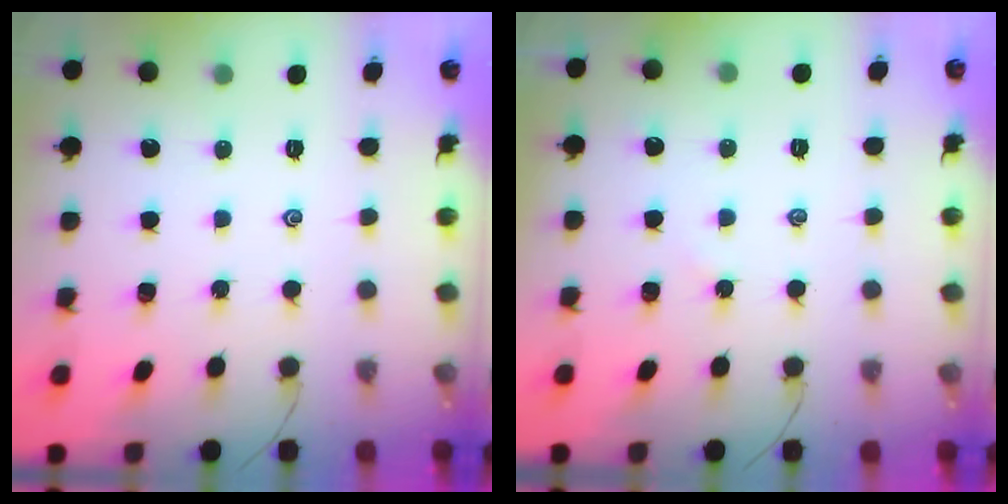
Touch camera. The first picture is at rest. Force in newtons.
{"total": 2.4, "press": 2.4, "slide": 0.3}